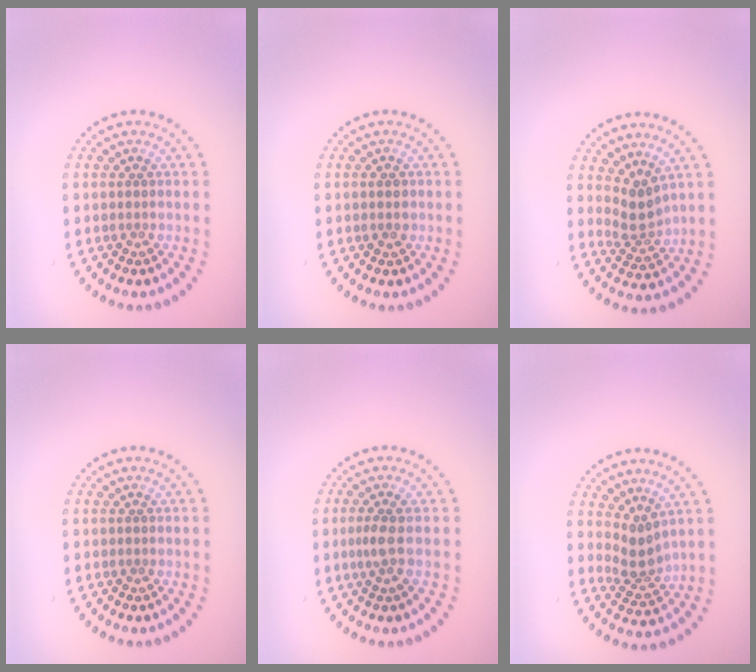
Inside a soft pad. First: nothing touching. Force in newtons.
{"total": 1.3, "press": 1.3, "slide": 0.1}
{"total": 2.6, "press": 1.8, "slide": 1.8}
{"total": 0.0}
{"total": 1.9, "press": 1.4, "slide": 1.2}
{"total": 2.5, "press": 1.8, "slide": 1.7}